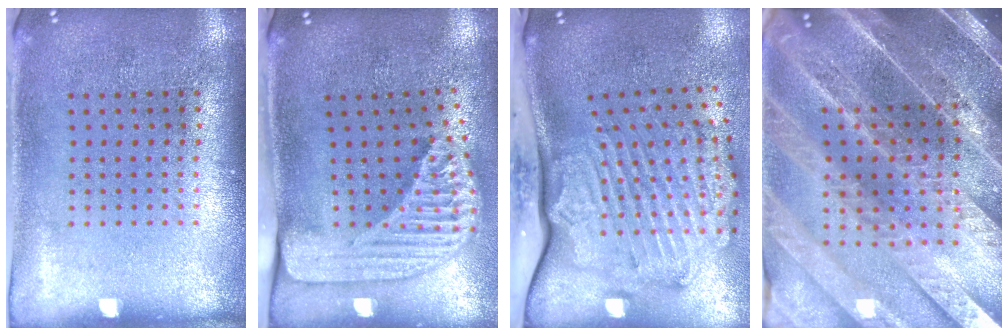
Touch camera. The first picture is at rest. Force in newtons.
{"total": 2.5, "press": 1.7, "slide": 1.7}
{"total": 3.3, "press": 2.5, "slide": 2.2}
{"total": 5.2, "press": 4.5, "slide": 2.7}